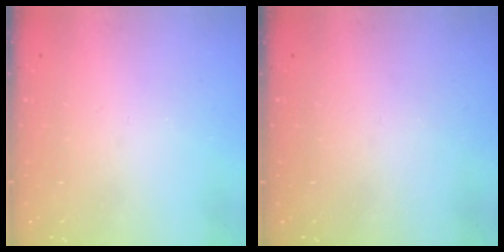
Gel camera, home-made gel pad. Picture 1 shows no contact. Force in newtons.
{"total": 0.0}